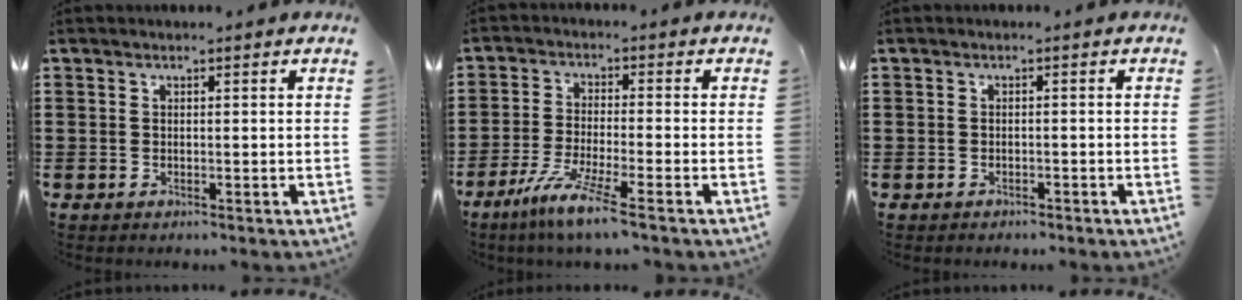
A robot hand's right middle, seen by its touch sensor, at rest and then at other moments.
{"total": 6.5, "force": [-4.8, -0.1, 4.5], "torque": [-0.098, -0.018, -0.092]}
{"total": 1.0, "force": [-0.9, 0.5, -0.1], "torque": [-0.001, 0.003, -0.022]}